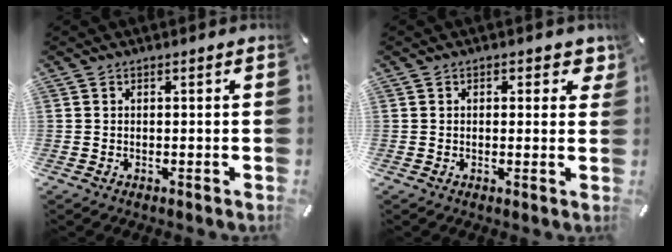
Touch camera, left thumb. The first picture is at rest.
{"total": 2.6, "force": [0.8, 1.7, 1.8], "torque": [-0.005, -0.004, 0.005]}